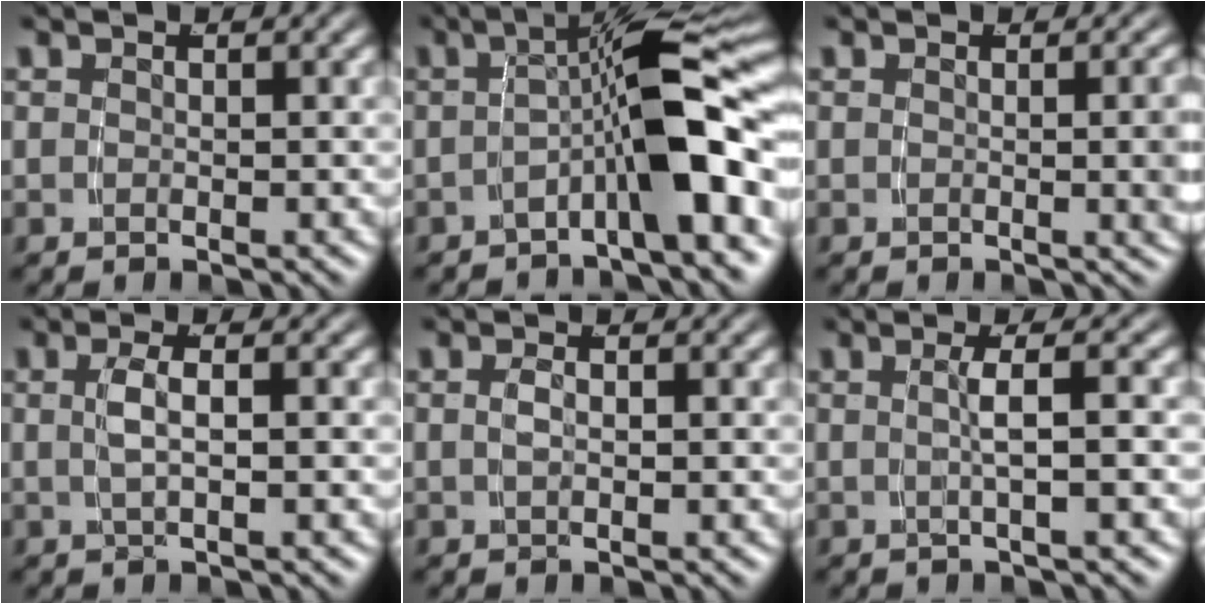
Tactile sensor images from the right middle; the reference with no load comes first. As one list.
[{"total": 7.4, "force": [-1.4, 1.2, 7.2], "torque": [-0.100, 0.016, -0.022]}, {"total": 2.5, "force": [0.1, 0.2, 2.5], "torque": [-0.016, 0.004, -0.002]}, {"total": 1.9, "force": [-0.3, -0.3, 1.9], "torque": [-0.039, 0.000, 0.001]}, {"total": 0.9, "force": [-0.4, -0.3, 0.8], "torque": [-0.012, -0.001, -0.002]}, {"total": 2.2, "force": [-0.3, -0.7, 2.0], "torque": [-0.032, 0.006, -0.005]}]